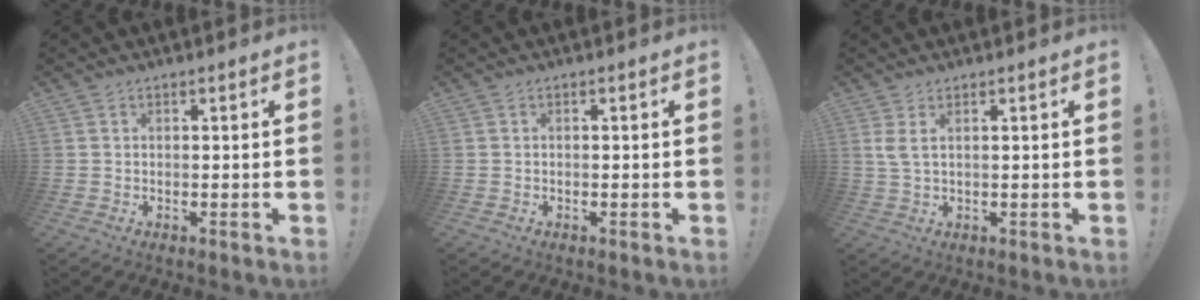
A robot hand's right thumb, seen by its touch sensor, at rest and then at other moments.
{"total": 0.0}
{"total": 3.2, "force": [1.4, 0.8, 2.8], "torque": [-0.053, -0.001, 0.024]}